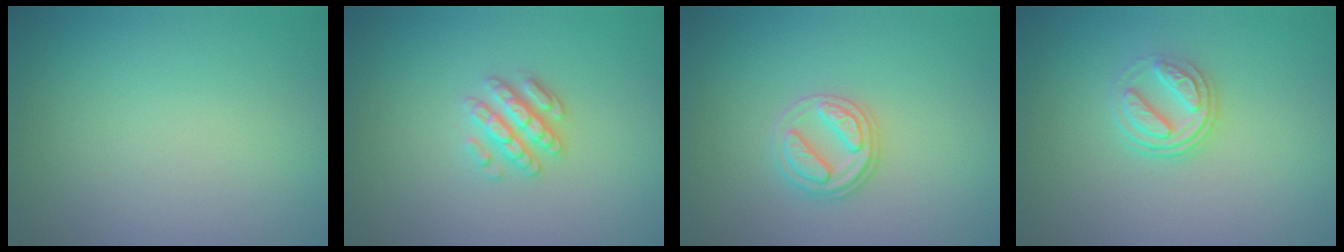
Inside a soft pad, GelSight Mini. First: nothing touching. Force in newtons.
{"total": 3.0, "press": 2.6, "slide": 1.5}
{"total": 2.7, "press": 2.6, "slide": 0.5}
{"total": 3.1, "press": 2.6, "slide": 1.7}